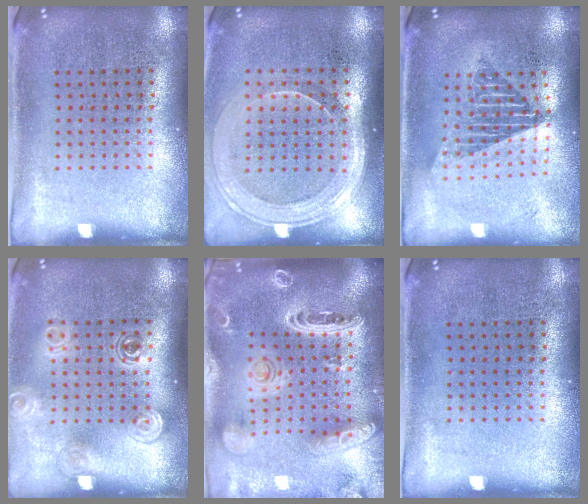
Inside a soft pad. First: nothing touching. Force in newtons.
{"total": 1.8, "press": 1.7, "slide": 0.8}
{"total": 1.7, "press": 1.4, "slide": 1.1}
{"total": 1.5, "press": 1.3, "slide": 0.9}
{"total": 3.8, "press": 3.0, "slide": 2.4}
{"total": 0.0}